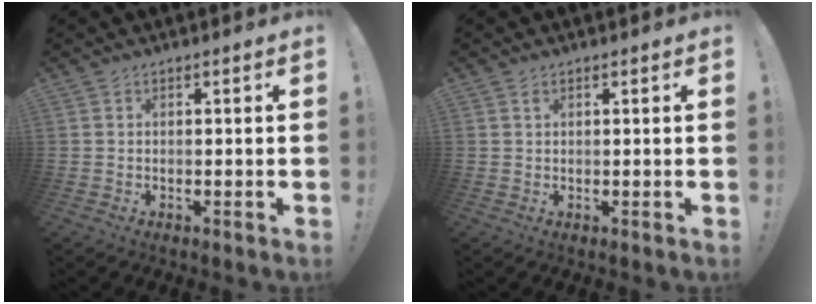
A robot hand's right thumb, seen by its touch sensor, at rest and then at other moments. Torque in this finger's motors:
{"motor_torque": [-0.09, 0.14, 0.19, -0.04, 0.03]}